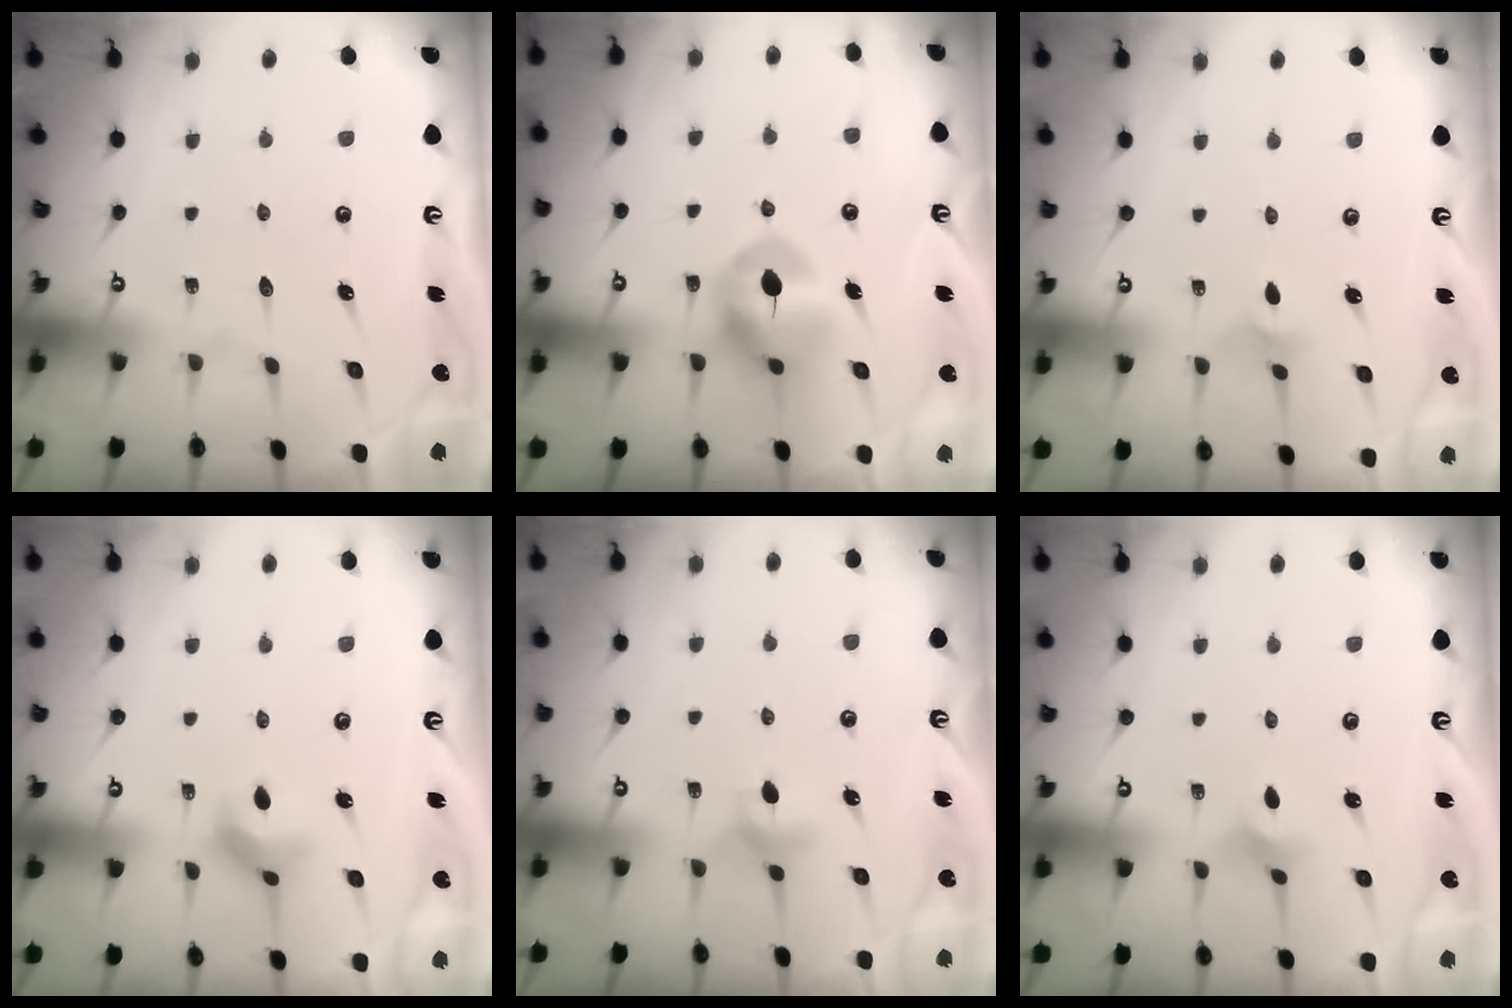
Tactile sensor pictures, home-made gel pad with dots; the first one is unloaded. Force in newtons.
{"total": 8.8, "press": 8.8, "slide": 0.2}
{"total": 2.3, "press": 2.3, "slide": 0.5}
{"total": 7.1, "press": 7.1, "slide": 0.5}
{"total": 4.7, "press": 4.7, "slide": 0.7}
{"total": 2.4, "press": 2.3, "slide": 0.4}